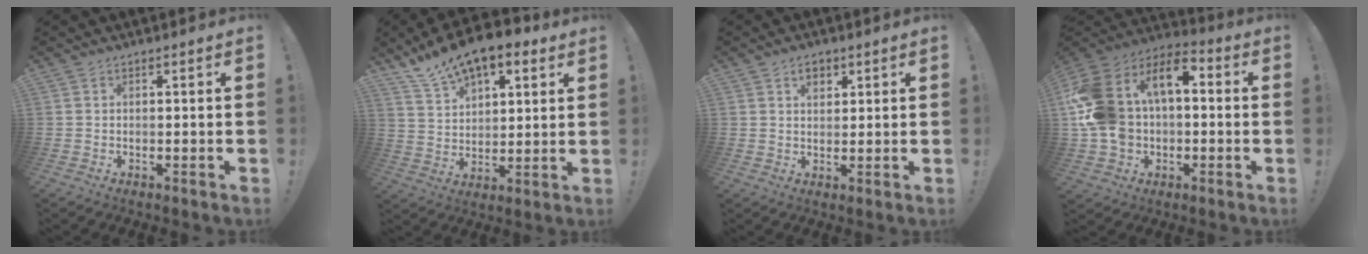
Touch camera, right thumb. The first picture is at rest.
{"total": 13.5, "force": [10.6, 6.0, 5.8], "torque": [-0.110, -0.074, 0.193]}
{"total": 4.3, "force": [2.4, 3.0, 1.8], "torque": [-0.014, -0.006, 0.039]}
{"total": 19.1, "force": [3.7, 13.9, 12.6], "torque": [-0.246, -0.008, 0.073]}